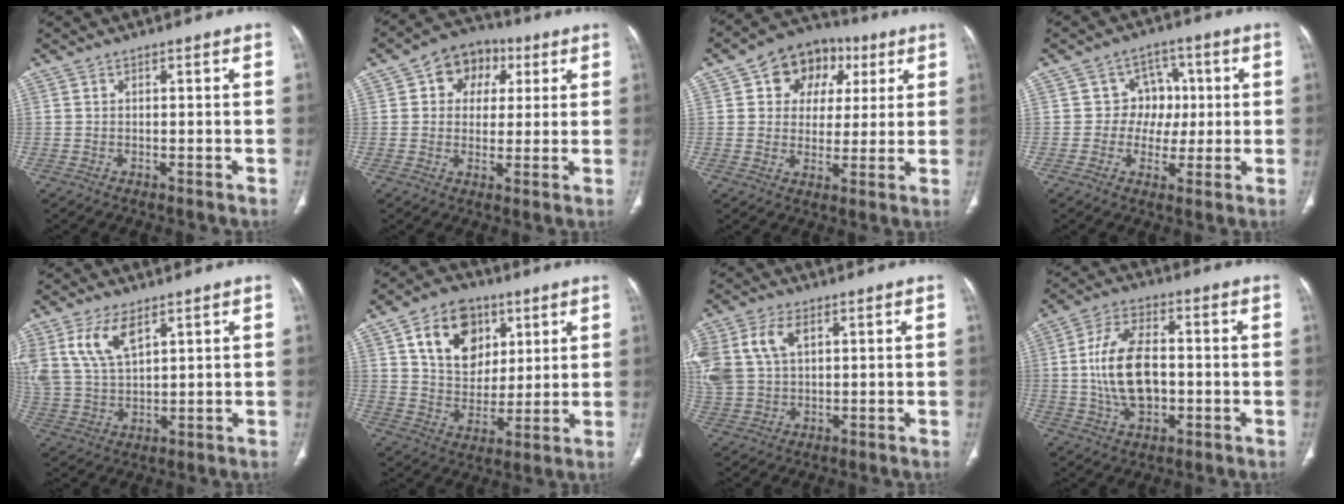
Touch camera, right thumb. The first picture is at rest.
{"total": 9.6, "force": [3.3, 7.7, 4.7], "torque": [-0.028, 0.003, 0.044]}
{"total": 12.8, "force": [4.8, 10.2, 6.2], "torque": [-0.039, 0.004, 0.069]}
{"total": 7.1, "force": [0.5, 6.6, 2.4], "torque": [0.019, 0.016, -0.002]}
{"total": 10.3, "force": [5.4, 5.1, 7.0], "torque": [-0.141, -0.013, 0.119]}
{"total": 15.3, "force": [6.3, 11.1, 8.4], "torque": [-0.104, -0.021, 0.115]}
{"total": 15.1, "force": [4.9, 10.2, 10.0], "torque": [-0.249, 0.008, 0.102]}
{"total": 13.7, "force": [-0.3, 7.8, 11.2], "torque": [-0.205, 0.013, -0.004]}